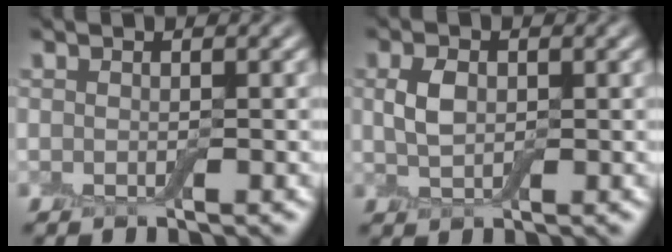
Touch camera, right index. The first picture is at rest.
{"total": 1.9, "force": [0.6, 1.3, 1.3], "torque": [-0.037, 0.007, 0.009]}